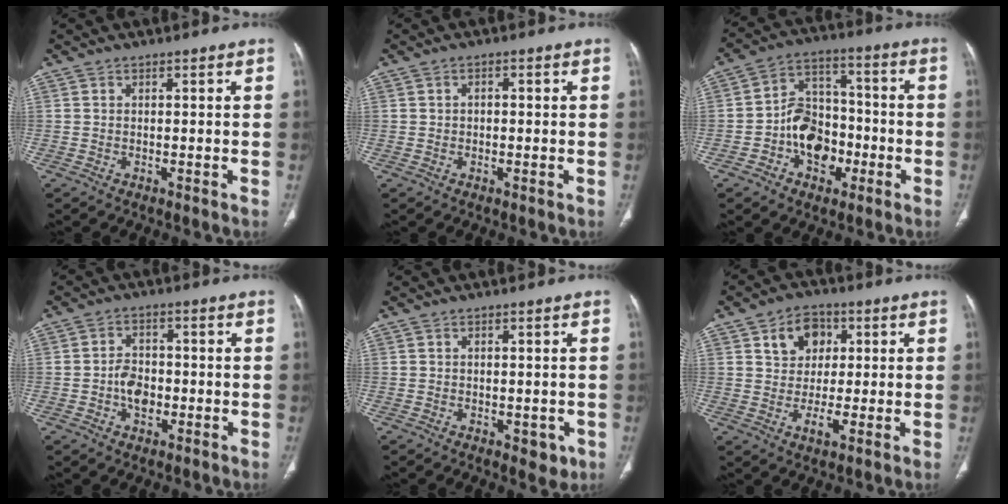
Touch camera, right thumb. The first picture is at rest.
{"total": 1.2, "force": [0.1, 0.9, 0.8], "torque": [-0.011, 0.003, 0.000]}
{"total": 12.2, "force": [-3.8, 9.1, 7.1], "torque": [-0.074, 0.046, -0.066]}
{"total": 5.2, "force": [-1.3, 3.8, 3.4], "torque": [-0.041, 0.012, -0.024]}
{"total": 3.1, "force": [-0.8, 2.0, 2.2], "torque": [-0.009, -0.003, -0.004]}
{"total": 8.8, "force": [2.5, 6.7, 5.1], "torque": [-0.050, -0.004, 0.040]}